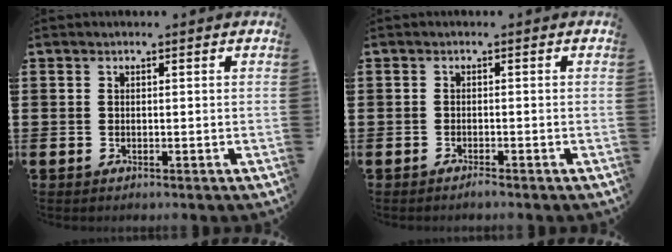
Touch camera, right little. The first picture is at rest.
{"total": 0.7, "force": [-0.6, 0.0, 0.2], "torque": [-0.006, -0.003, -0.012]}